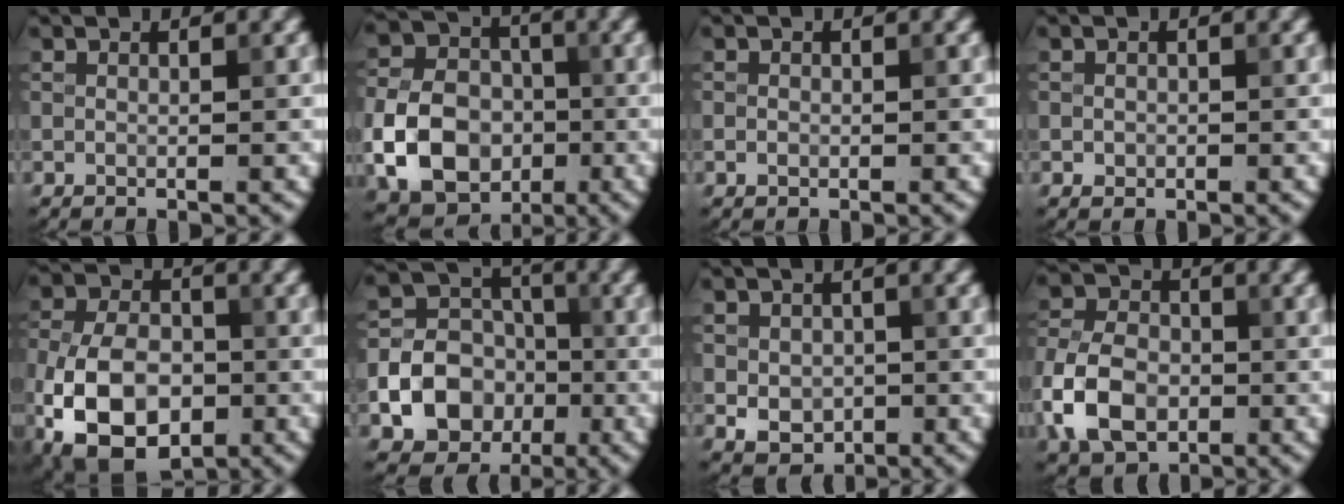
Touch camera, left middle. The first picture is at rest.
{"total": 9.0, "force": [-2.5, 6.9, 5.3], "torque": [-0.106, -0.005, -0.054]}
{"total": 0.7, "force": [-0.2, 0.6, 0.4], "torque": [-0.003, -0.002, -0.004]}
{"total": 0.7, "force": [-0.2, 0.6, 0.3], "torque": [-0.001, -0.004, -0.004]}
{"total": 10.8, "force": [-4.0, 6.9, 7.4], "torque": [-0.160, -0.020, -0.080]}
{"total": 9.9, "force": [-3.1, 8.4, 4.3], "torque": [-0.070, -0.020, -0.075]}
{"total": 3.2, "force": [-0.6, 2.5, 1.9], "torque": [-0.032, -0.007, -0.010]}
{"total": 7.9, "force": [-2.7, 5.4, 5.0], "torque": [-0.113, 0.000, -0.067]}